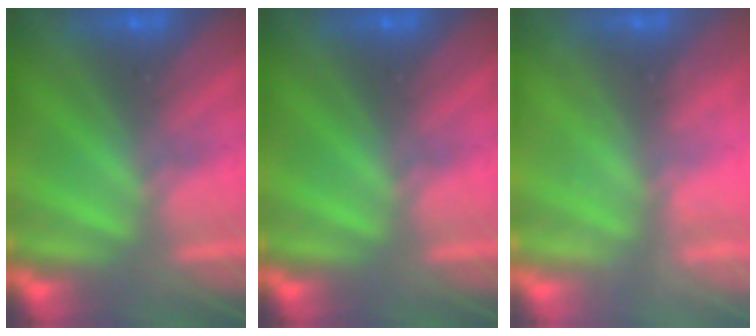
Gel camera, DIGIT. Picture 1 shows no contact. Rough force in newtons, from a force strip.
{"total": 0.0}
{"total": 2.2}